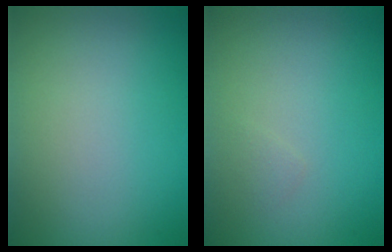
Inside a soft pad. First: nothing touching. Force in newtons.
{"total": 0.6, "press": 0.6, "slide": 0.0}